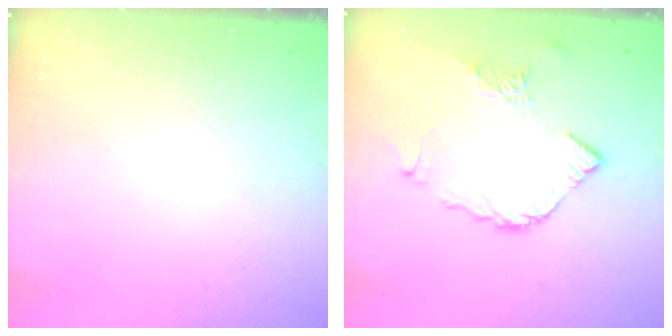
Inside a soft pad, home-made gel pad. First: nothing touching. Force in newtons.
{"total": 9.8, "press": 9.8, "slide": 1.2}